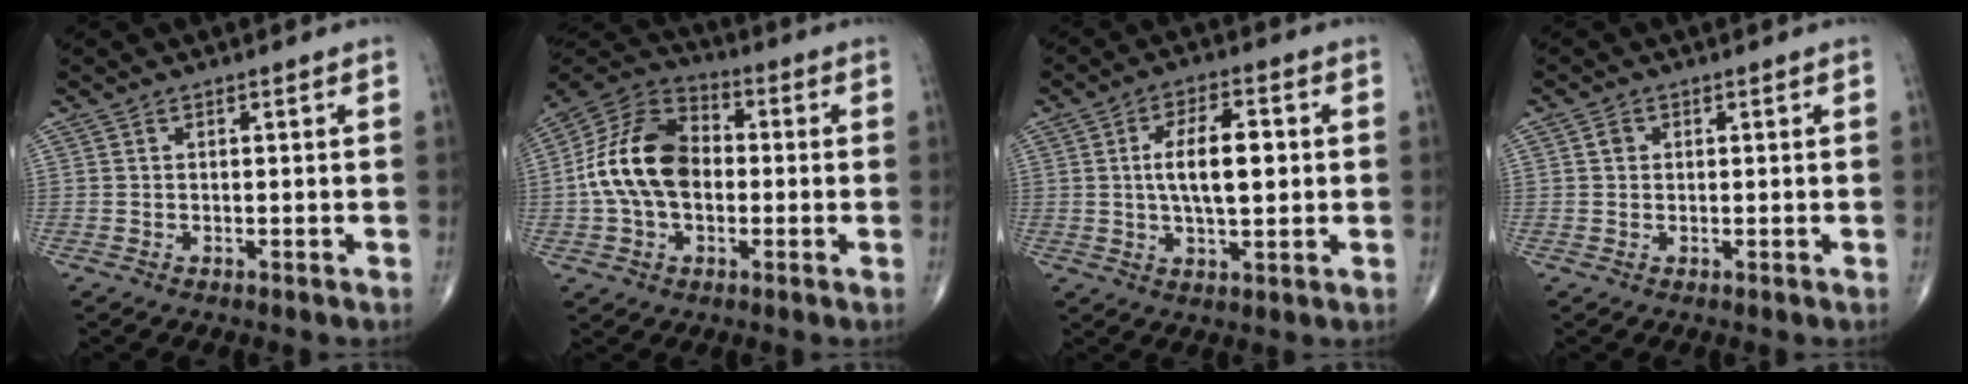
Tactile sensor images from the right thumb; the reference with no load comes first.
{"total": 16.0, "force": [-0.4, 10.7, 11.9], "torque": [-0.212, 0.035, -0.016]}
{"total": 10.1, "force": [0.9, 4.3, 9.1], "torque": [-0.150, 0.004, 0.013]}
{"total": 1.4, "force": [0.3, 1.3, 0.6], "torque": [-0.007, 0.001, 0.003]}